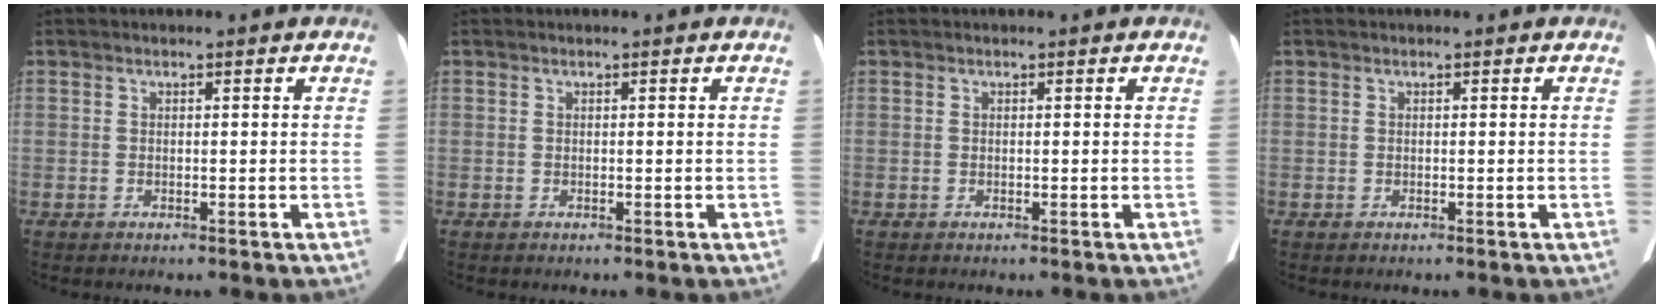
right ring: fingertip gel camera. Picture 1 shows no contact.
{"total": 0.0}
{"total": 0.0}
{"total": 0.0}